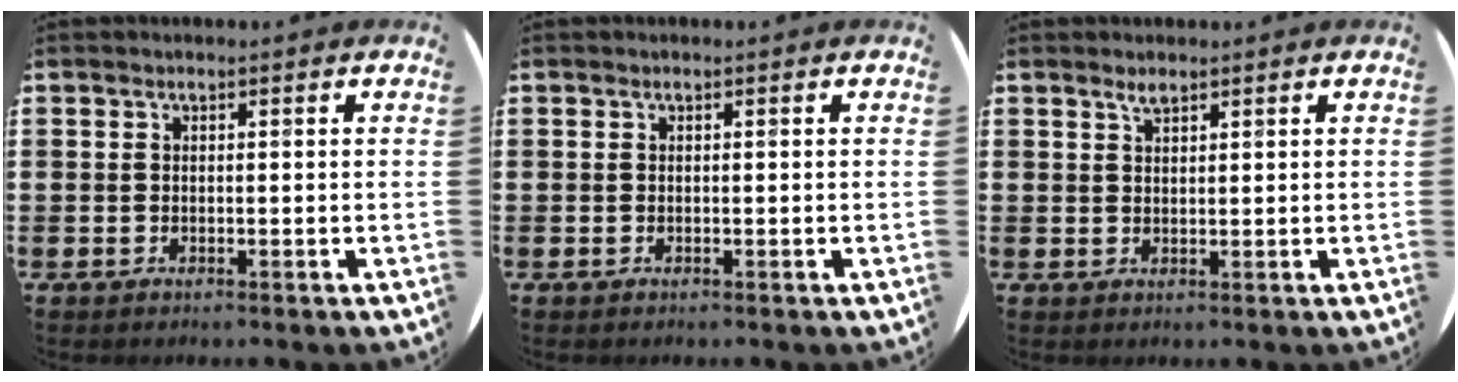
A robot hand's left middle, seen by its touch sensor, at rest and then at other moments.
{"total": 0.0}
{"total": 1.3, "force": [1.2, 0.2, 0.4], "torque": [-0.009, 0.001, 0.021]}